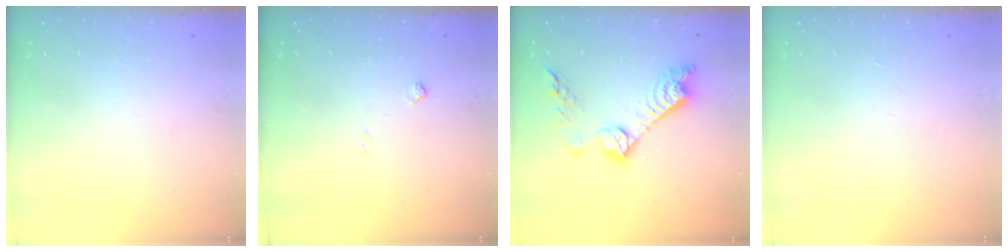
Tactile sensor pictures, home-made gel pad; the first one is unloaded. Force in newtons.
{"total": 4.3, "press": 4.3, "slide": 0.7}
{"total": 14.5, "press": 14.4, "slide": 0.7}
{"total": 0.0}